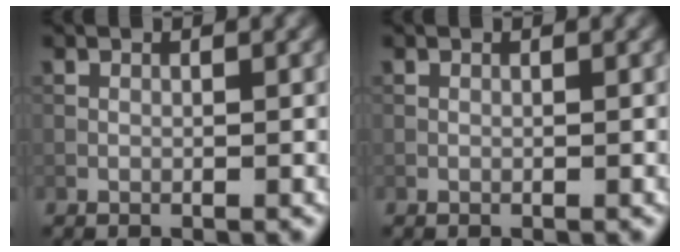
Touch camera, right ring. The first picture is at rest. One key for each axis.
{"total": 0.0}